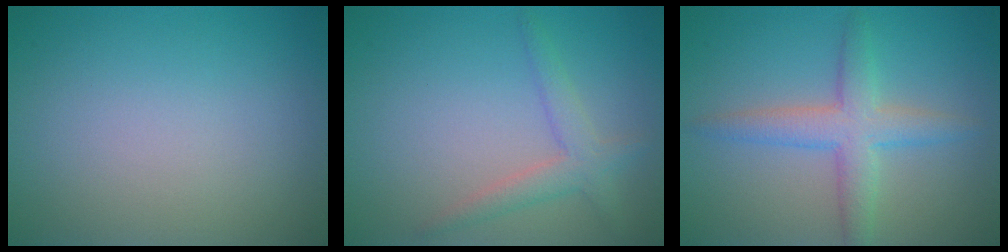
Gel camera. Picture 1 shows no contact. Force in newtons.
{"total": 2.4, "press": 2.4, "slide": 0.2}
{"total": 3.9, "press": 3.9, "slide": 0.1}